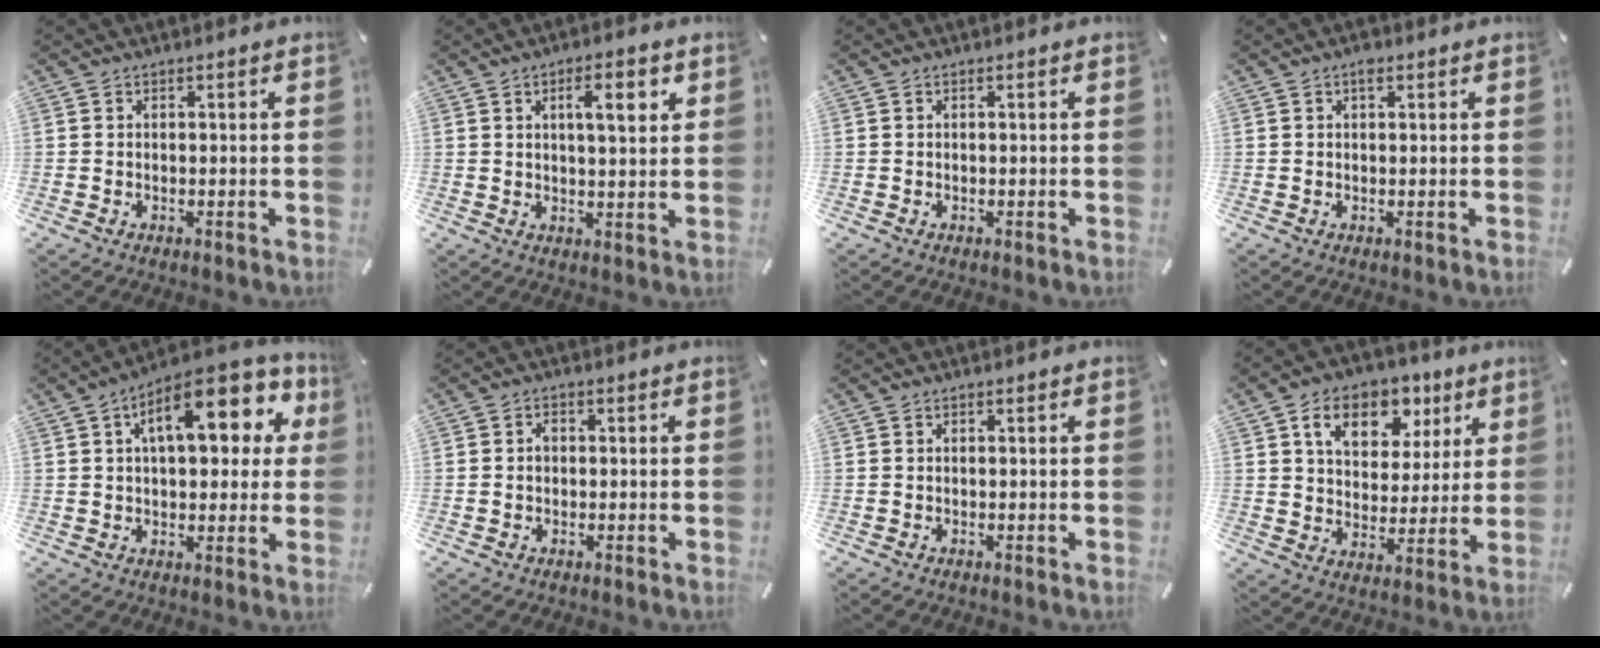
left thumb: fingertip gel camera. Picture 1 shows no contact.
{"total": 7.2, "force": [2.9, 2.1, 6.2], "torque": [-0.097, -0.006, 0.039]}
{"total": 0.0}
{"total": 1.7, "force": [0.8, 0.8, 1.3], "torque": [-0.020, 0.002, 0.012]}
{"total": 16.3, "force": [5.9, 8.1, 12.9], "torque": [-0.179, -0.011, 0.093]}
{"total": 1.7, "force": [0.0, 1.3, 1.1], "torque": [-0.024, 0.006, -0.002]}
{"total": 0.0}
{"total": 12.3, "force": [6.6, 8.6, 5.9], "torque": [-0.089, -0.025, 0.116]}